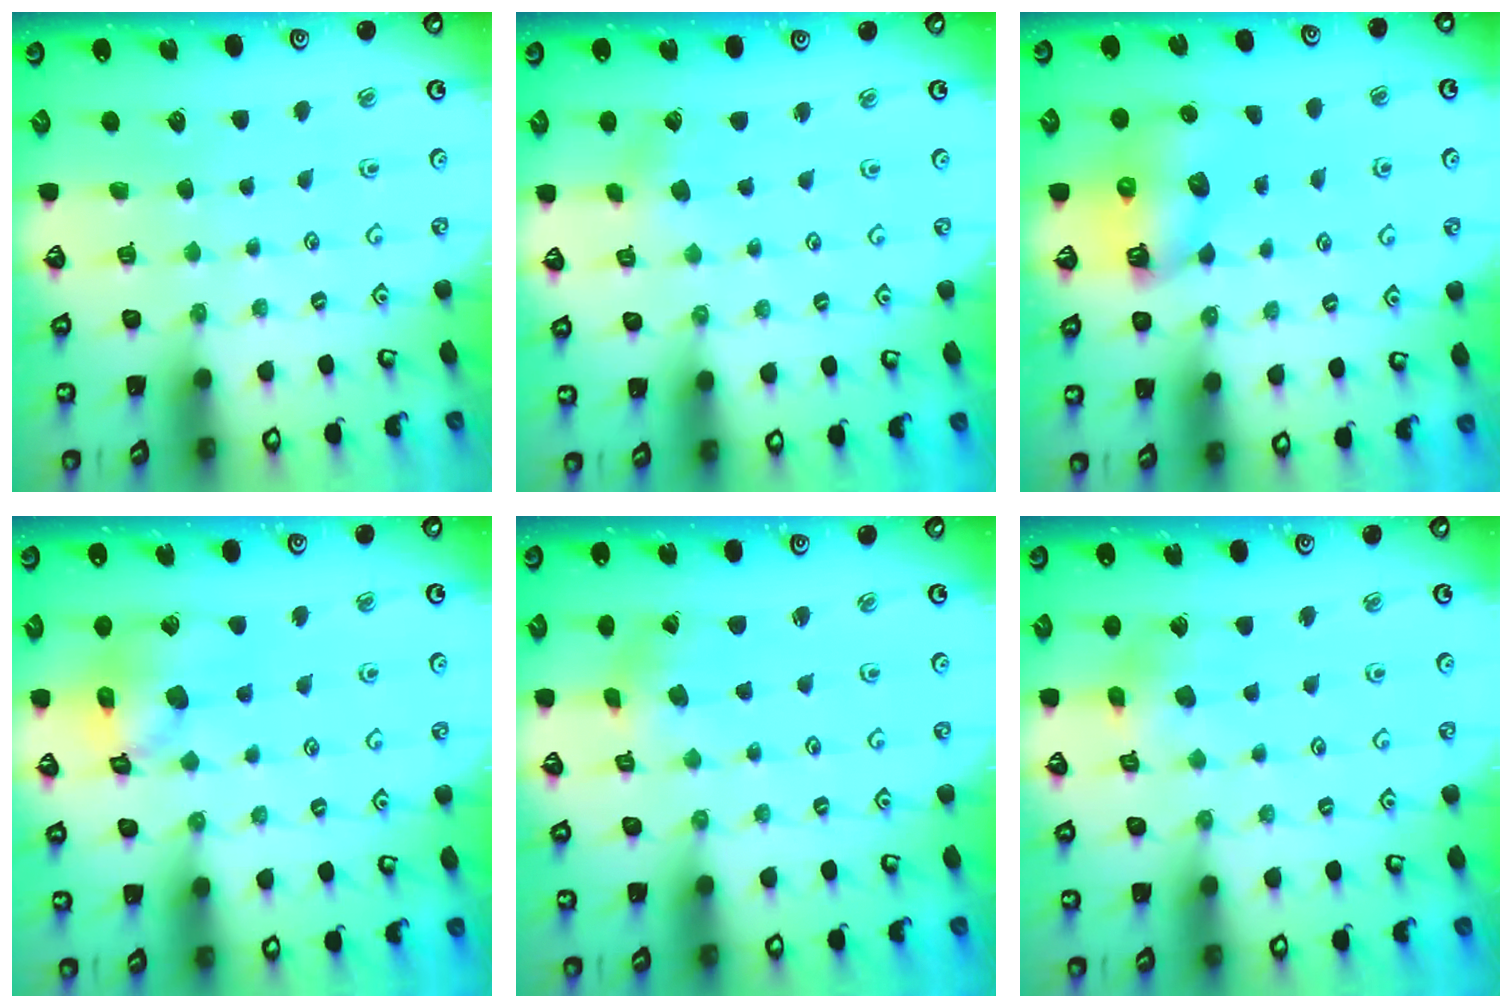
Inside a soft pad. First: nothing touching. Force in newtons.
{"total": 1.4, "press": 1.4, "slide": 0.2}
{"total": 7.4, "press": 7.4, "slide": 1.0}
{"total": 14.0, "press": 13.9, "slide": 1.9}
{"total": 1.5, "press": 1.5, "slide": 0.2}
{"total": 6.4, "press": 6.4, "slide": 0.7}